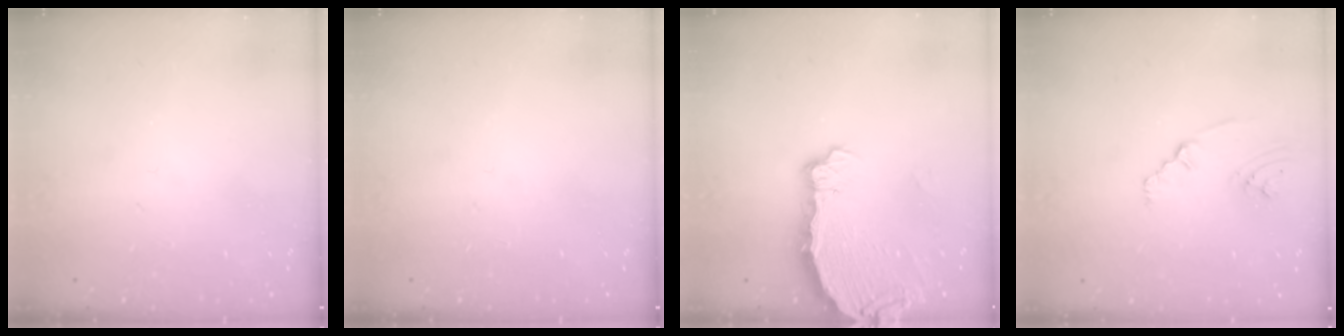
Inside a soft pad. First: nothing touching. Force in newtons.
{"total": 0.0}
{"total": 7.0, "press": 6.1, "slide": 3.5}
{"total": 1.8, "press": 1.7, "slide": 0.7}